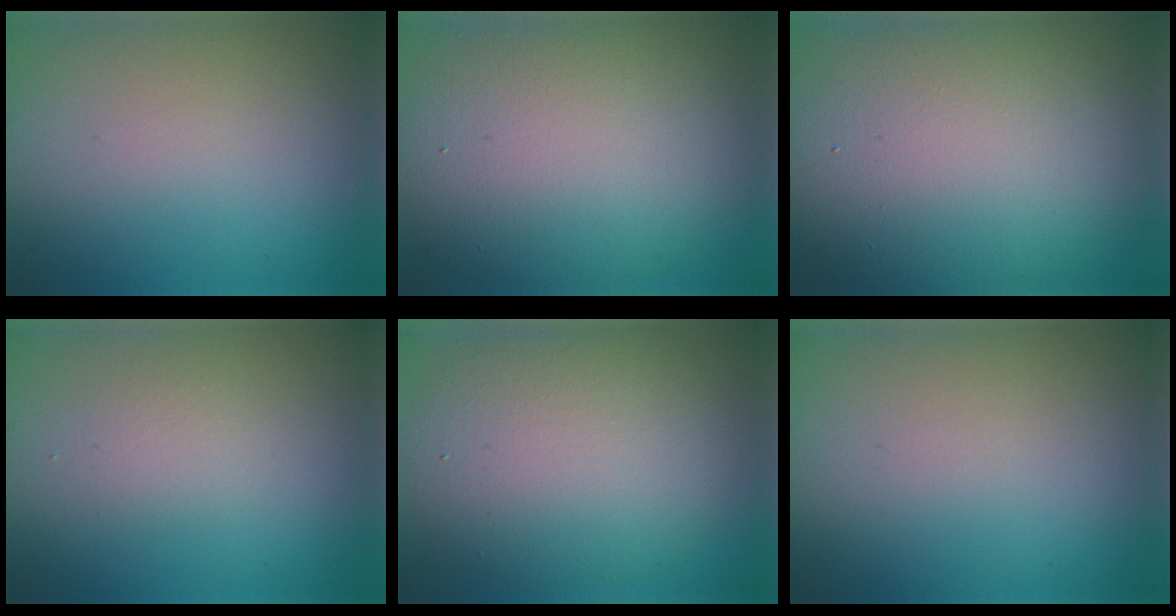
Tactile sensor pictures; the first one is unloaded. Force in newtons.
{"total": 12.3, "press": 12.3, "slide": 0.9}
{"total": 15.9, "press": 15.9, "slide": 0.8}
{"total": 1.3, "press": 1.3, "slide": 0.0}
{"total": 8.1, "press": 8.1, "slide": 0.5}
{"total": 0.0}